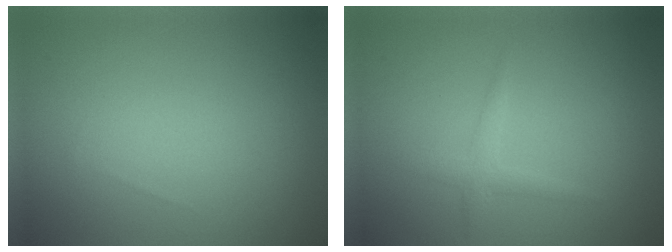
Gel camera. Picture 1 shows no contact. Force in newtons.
{"total": 1.3, "press": 1.3, "slide": 0.1}